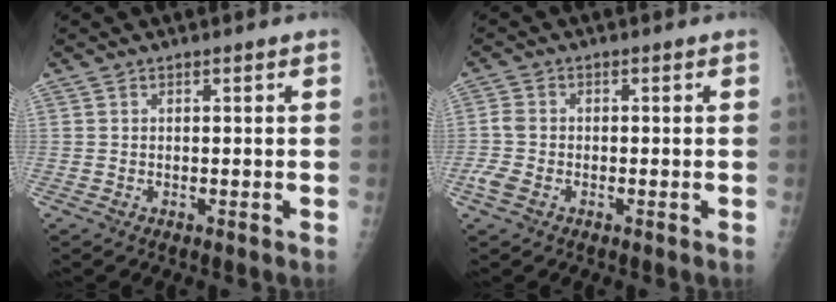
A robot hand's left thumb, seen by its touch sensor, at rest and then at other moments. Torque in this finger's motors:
{"motor_torque": [-0.19, 1.06, 0.03, 0.02, 0.13]}